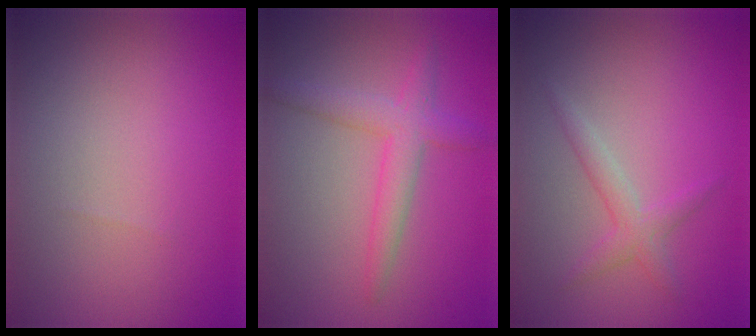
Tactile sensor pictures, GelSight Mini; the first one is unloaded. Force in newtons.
{"total": 2.6, "press": 2.6, "slide": 0.2}
{"total": 1.8, "press": 1.8, "slide": 0.1}